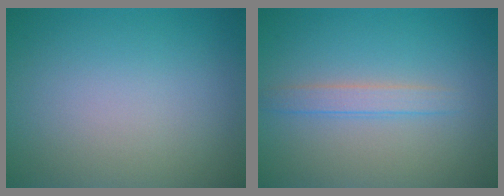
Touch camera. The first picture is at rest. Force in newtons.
{"total": 1.8, "press": 1.7, "slide": 0.2}